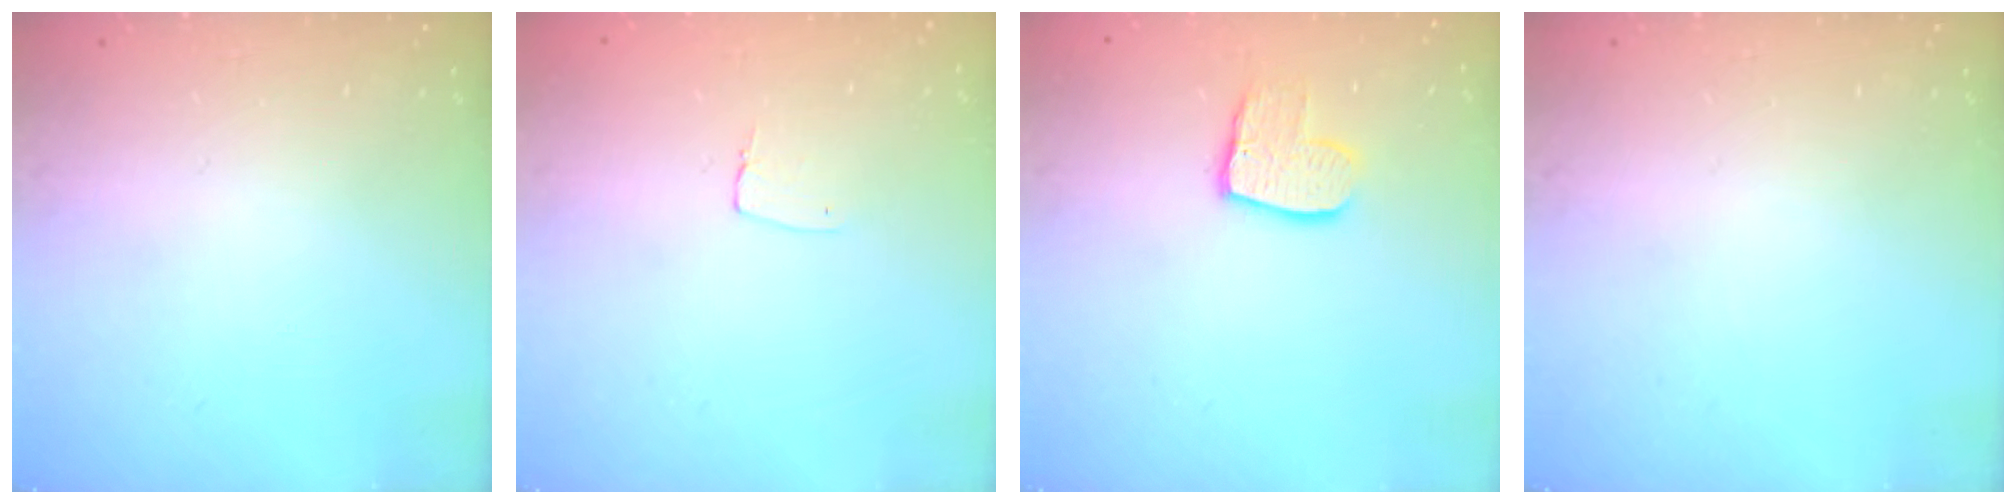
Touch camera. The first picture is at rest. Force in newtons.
{"total": 3.8, "press": 3.8, "slide": 0.2}
{"total": 10.1, "press": 10.0, "slide": 0.7}
{"total": 0.0}